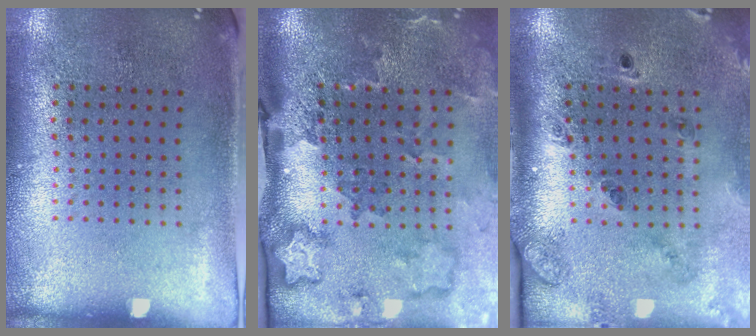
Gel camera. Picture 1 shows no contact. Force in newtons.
{"total": 3.5, "press": 2.3, "slide": 2.6}
{"total": 1.8, "press": 1.6, "slide": 0.8}